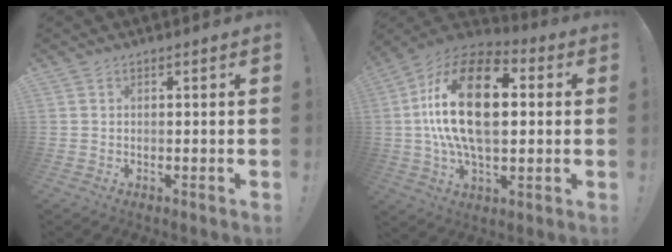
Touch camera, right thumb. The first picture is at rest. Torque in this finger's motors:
{"motor_torque": [1.64, 3.36, 1.72, -1.05, 0.68]}